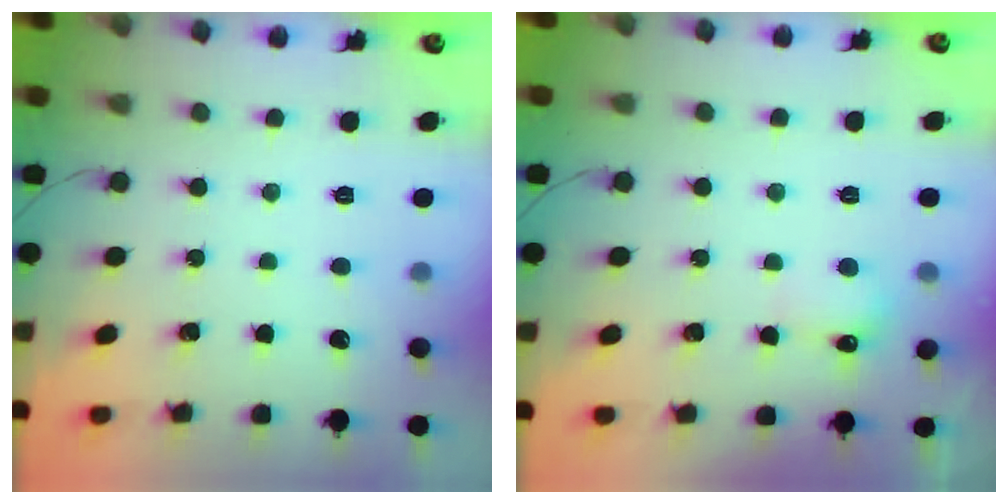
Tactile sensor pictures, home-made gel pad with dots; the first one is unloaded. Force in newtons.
{"total": 5.5, "press": 5.3, "slide": 1.4}